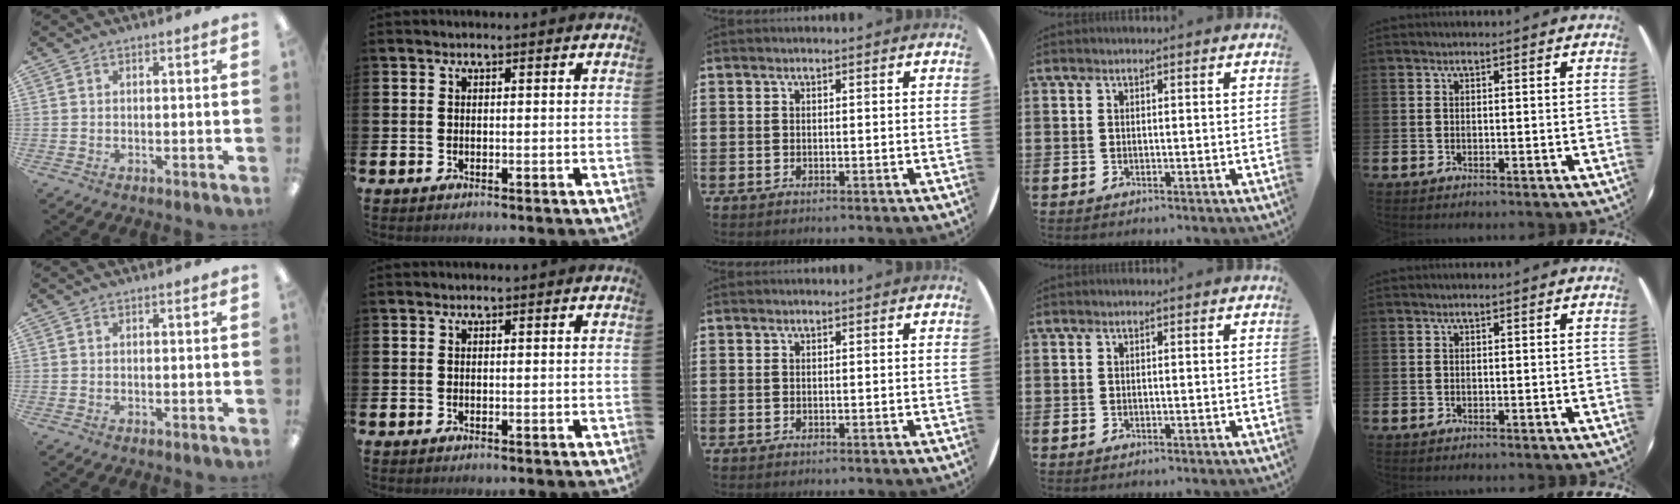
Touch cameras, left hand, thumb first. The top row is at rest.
{}